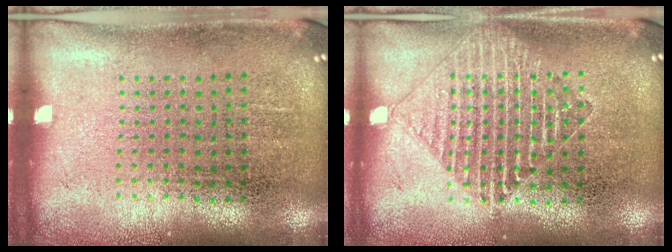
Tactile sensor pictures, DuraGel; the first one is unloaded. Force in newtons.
{"total": 1.4, "press": 1.3, "slide": 0.3}